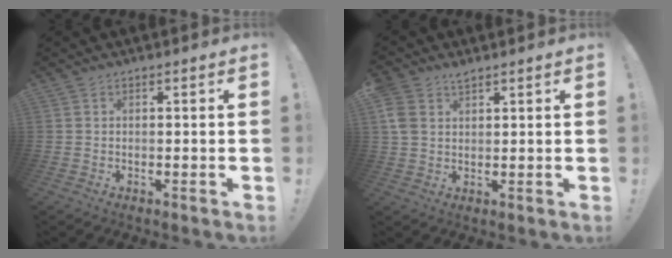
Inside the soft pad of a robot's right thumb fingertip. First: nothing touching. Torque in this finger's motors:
{"motor_torque": [0.01, 0.01, 0.22, 0.24, 0.01]}